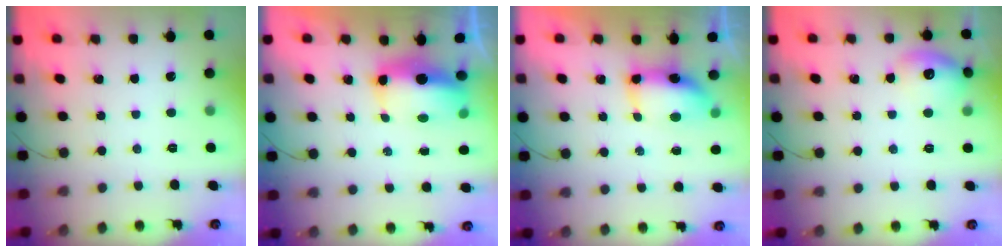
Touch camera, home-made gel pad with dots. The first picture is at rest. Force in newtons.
{"total": 14.9, "press": 10.6, "slide": 10.4}
{"total": 8.1, "press": 8.0, "slide": 0.7}
{"total": 12.2, "press": 12.2, "slide": 1.1}